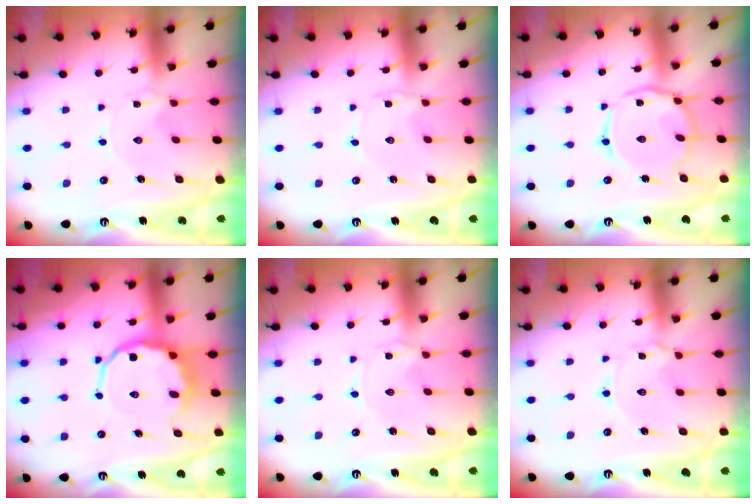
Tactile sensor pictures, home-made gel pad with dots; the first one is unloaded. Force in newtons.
{"total": 2.4, "press": 2.4, "slide": 0.3}
{"total": 10.3, "press": 10.3, "slide": 0.7}
{"total": 8.8, "press": 8.2, "slide": 3.1}
{"total": 0.0}
{"total": 1.4, "press": 1.4, "slide": 0.2}